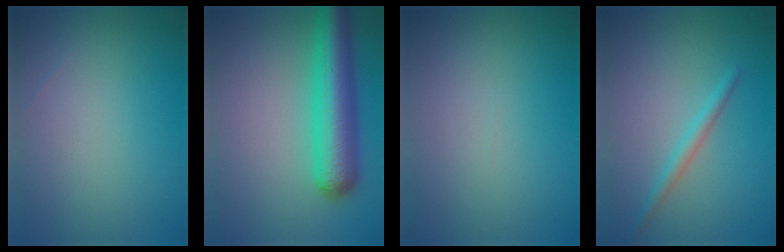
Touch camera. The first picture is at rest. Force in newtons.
{"total": 7.5, "press": 7.5, "slide": 0.2}
{"total": 0.0}
{"total": 1.7, "press": 1.7, "slide": 0.1}